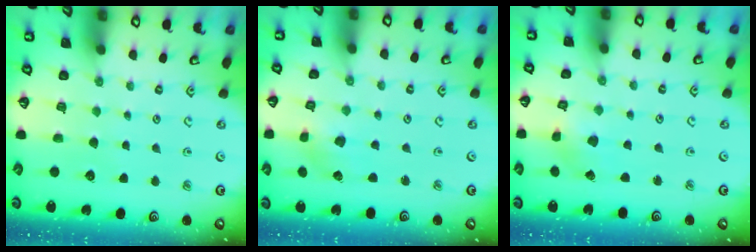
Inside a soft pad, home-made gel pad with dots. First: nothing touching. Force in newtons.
{"total": 2.6, "press": 2.6, "slide": 0.5}
{"total": 1.6, "press": 1.6, "slide": 0.1}